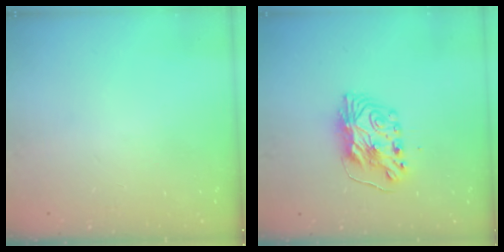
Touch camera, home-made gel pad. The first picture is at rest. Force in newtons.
{"total": 7.7, "press": 7.7, "slide": 0.8}